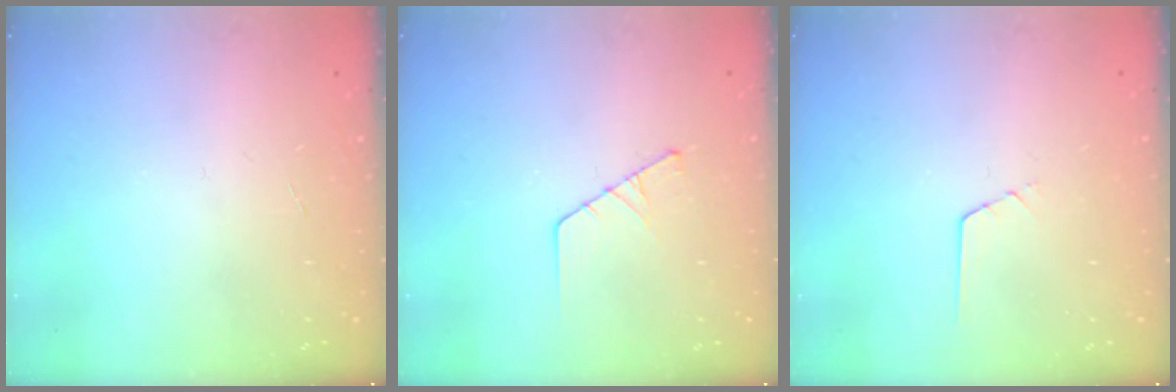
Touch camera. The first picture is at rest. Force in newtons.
{"total": 3.2, "press": 3.2, "slide": 0.2}
{"total": 0.6, "press": 0.5, "slide": 0.2}